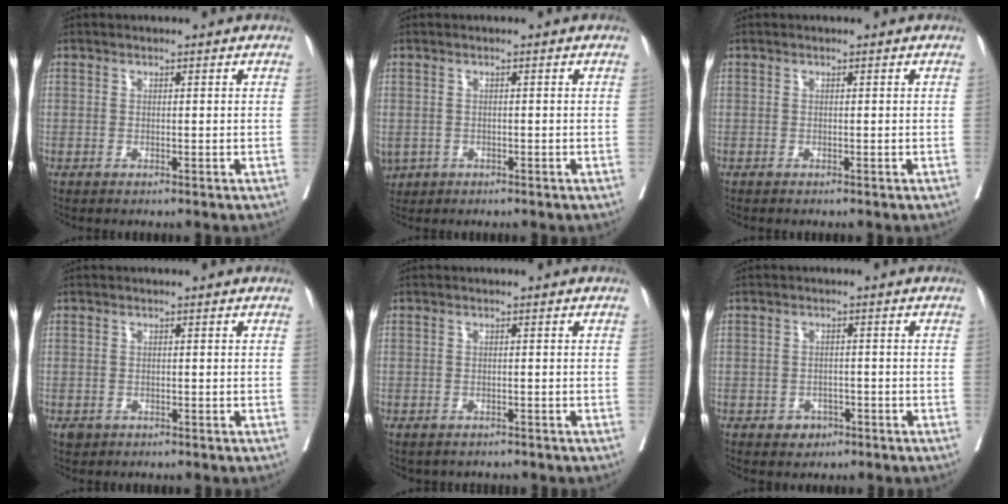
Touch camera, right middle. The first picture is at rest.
{"total": 3.5, "force": [-1.6, 2.9, 1.0], "torque": [-0.024, -0.002, -0.023]}
{"total": 0.0}
{"total": 1.2, "force": [-0.6, 1.0, 0.3], "torque": [-0.007, 0.002, -0.006]}
{"total": 2.2, "force": [-1.9, 1.0, 0.3], "torque": [-0.007, 0.000, -0.025]}
{"total": 2.6, "force": [-1.5, 2.0, 0.7], "torque": [-0.004, 0.008, -0.017]}